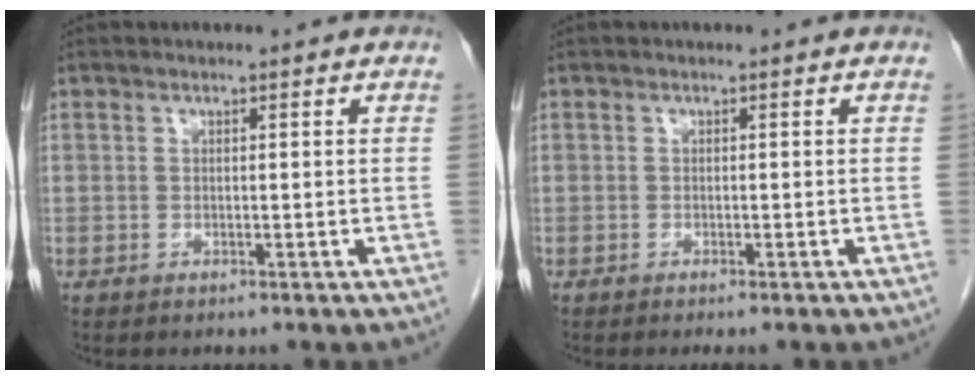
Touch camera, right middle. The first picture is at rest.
{"total": 1.2, "force": [-1.0, 0.0, 0.6], "torque": [-0.011, -0.004, -0.013]}